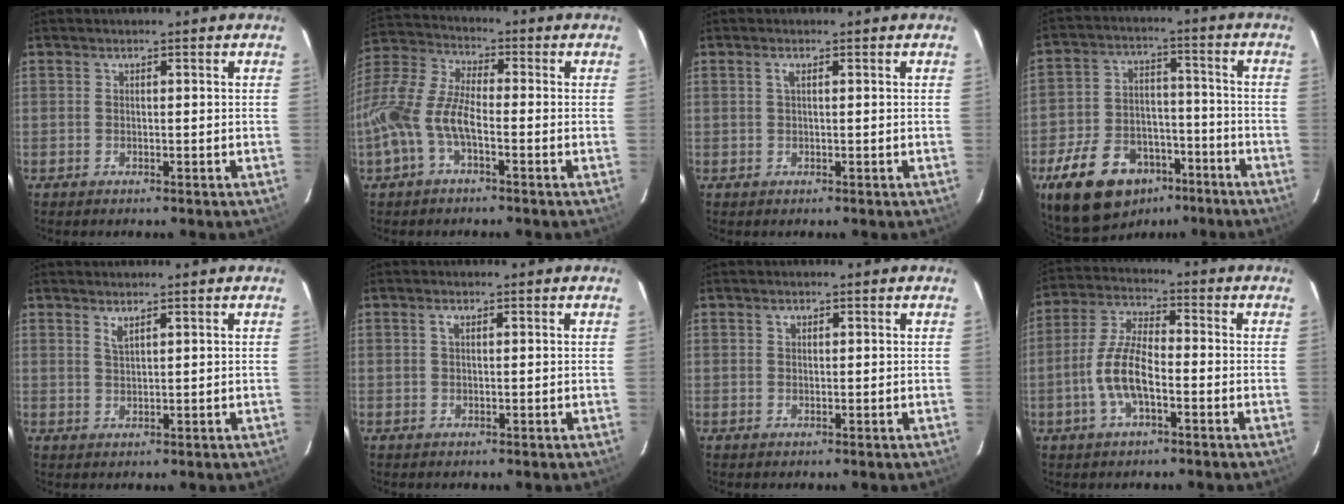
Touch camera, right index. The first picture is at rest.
{"total": 12.8, "force": [-4.0, 5.3, 10.9], "torque": [-0.244, 0.006, -0.087]}
{"total": 0.9, "force": [0.3, 0.1, 0.9], "torque": [-0.018, 0.003, 0.004]}
{"total": 18.0, "force": [-11.2, 10.9, 8.8], "torque": [-0.197, 0.016, -0.165]}
{"total": 1.5, "force": [1.2, 0.2, 1.0], "torque": [-0.019, 0.000, 0.021]}
{"total": 1.0, "force": [0.4, 0.5, 0.8], "torque": [-0.015, 0.004, 0.005]}
{"total": 0.8, "force": [0.3, 0.6, 0.3], "torque": [-0.005, 0.003, 0.006]}
{"total": 9.4, "force": [-3.0, 3.3, 8.2], "torque": [-0.175, 0.005, -0.060]}